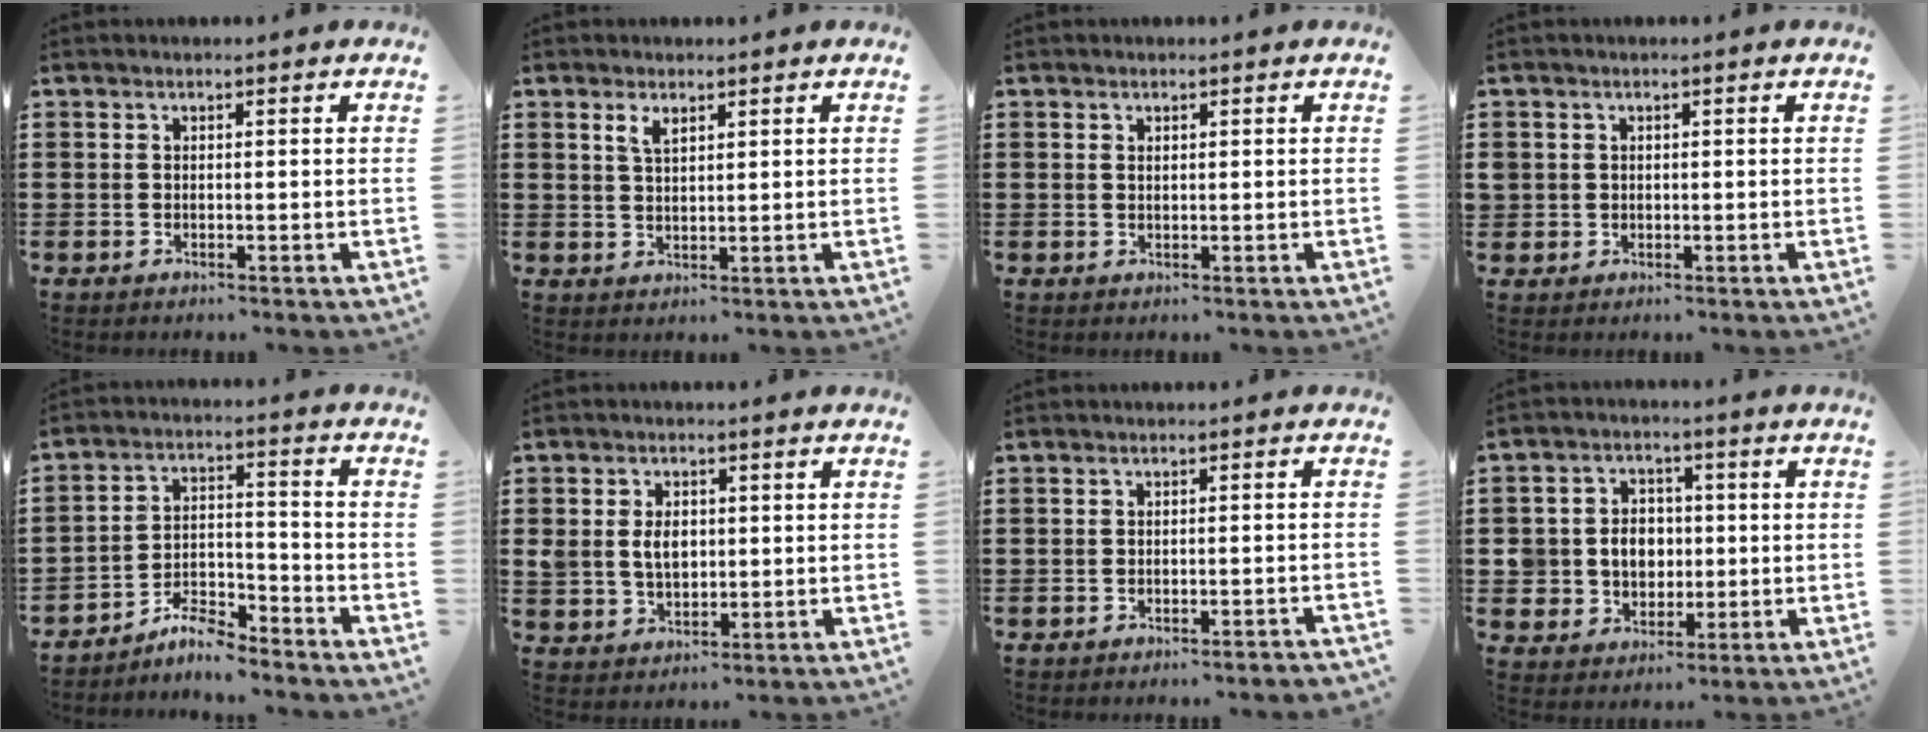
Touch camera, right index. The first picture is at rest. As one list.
[{"total": 2.3, "force": [1.4, 1.0, 1.6], "torque": [-0.035, 0.005, 0.025]}, {"total": 0.6, "force": [0.2, 0.4, 0.4], "torque": [-0.009, 0.001, 0.005]}, {"total": 1.2, "force": [0.0, 1.2, 0.1], "torque": [-0.007, 0.006, -0.001]}, {"total": 6.1, "force": [-5.6, 1.4, 2.1], "torque": [-0.041, 0.011, -0.108]}, {"total": 4.8, "force": [0.4, 3.7, 2.9], "torque": [-0.066, 0.007, 0.001]}, {"total": 1.3, "force": [-1.3, -0.1, 0.3], "torque": [-0.008, 0.004, -0.026]}, {"total": 6.0, "force": [0.1, 5.5, 2.3], "torque": [-0.072, 0.018, -0.001]}]